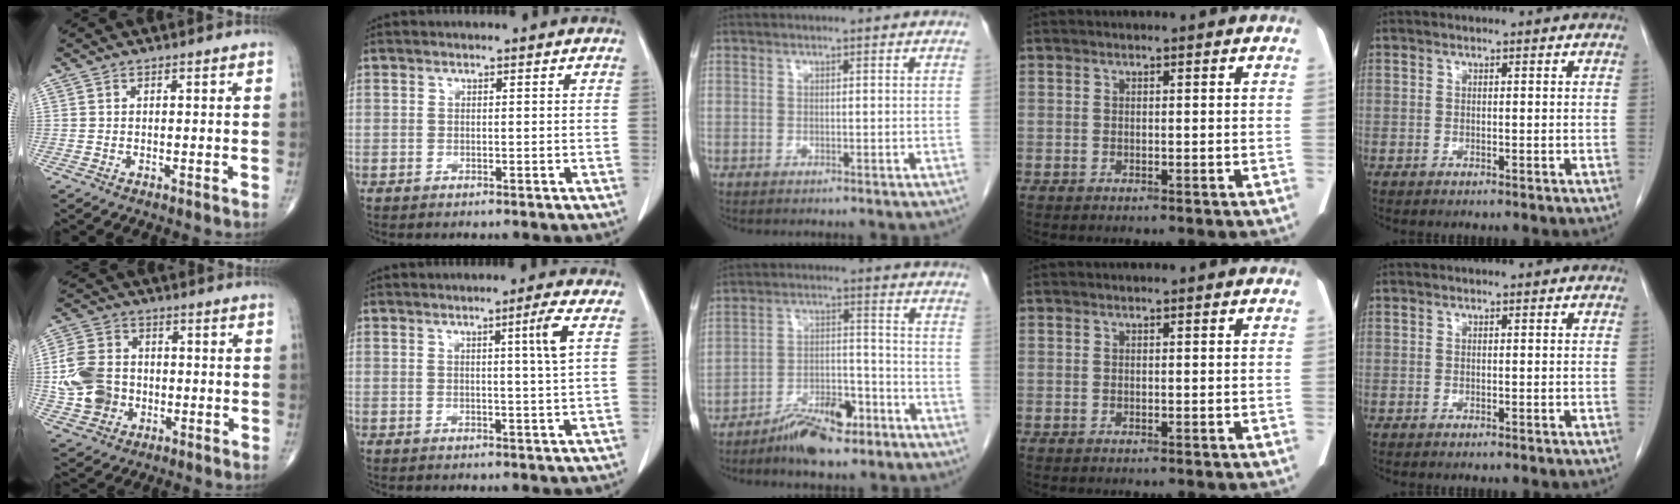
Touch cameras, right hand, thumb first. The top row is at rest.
{"thumb": {"total": 11.0, "force": [-1.4, 9.1, 6.1], "torque": [-0.108, 0.013, -0.026]}, "index": {"total": 3.3, "force": [1.0, -1.2, 3.0], "torque": [-0.050, -0.008, 0.018]}, "middle": {"total": 8.4, "force": [-6.1, 2.9, 5.0], "torque": [-0.086, 0.007, -0.105]}}